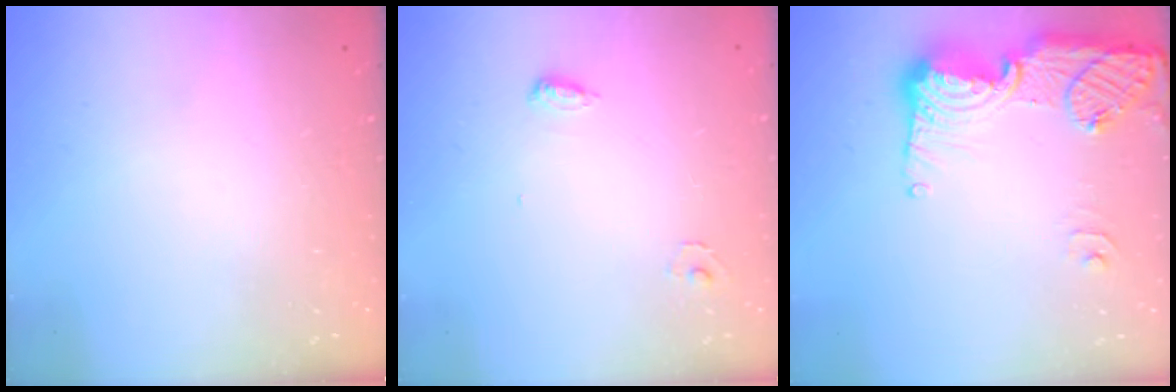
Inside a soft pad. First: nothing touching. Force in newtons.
{"total": 5.3, "press": 5.2, "slide": 1.2}
{"total": 15.7, "press": 15.7, "slide": 1.4}